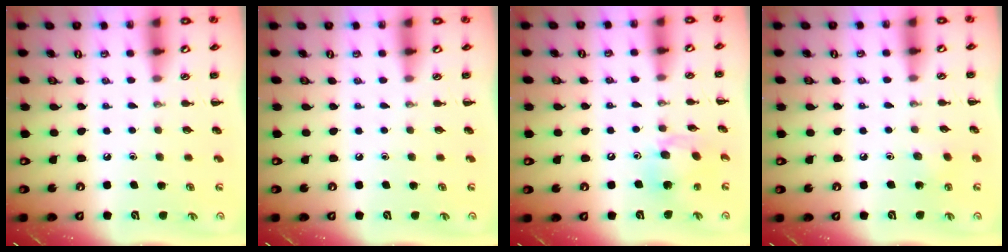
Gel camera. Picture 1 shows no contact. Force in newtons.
{"total": 0.0}
{"total": 13.0, "press": 12.5, "slide": 3.3}
{"total": 4.4, "press": 4.2, "slide": 1.3}